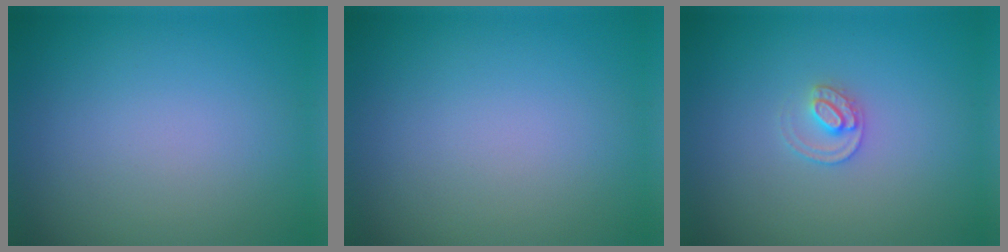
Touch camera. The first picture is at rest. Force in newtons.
{"total": 0.0}
{"total": 1.7, "press": 1.7, "slide": 0.1}